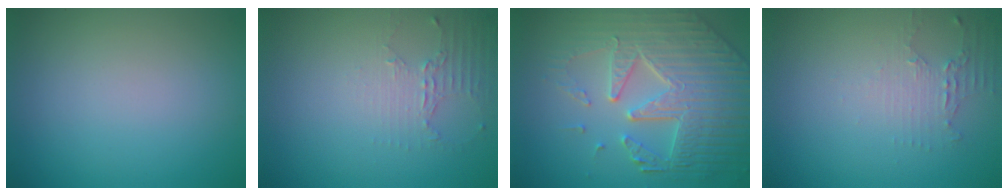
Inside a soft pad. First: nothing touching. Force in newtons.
{"total": 2.0, "press": 1.5, "slide": 1.4}
{"total": 7.8, "press": 5.9, "slide": 5.1}
{"total": 2.0, "press": 1.4, "slide": 1.5}